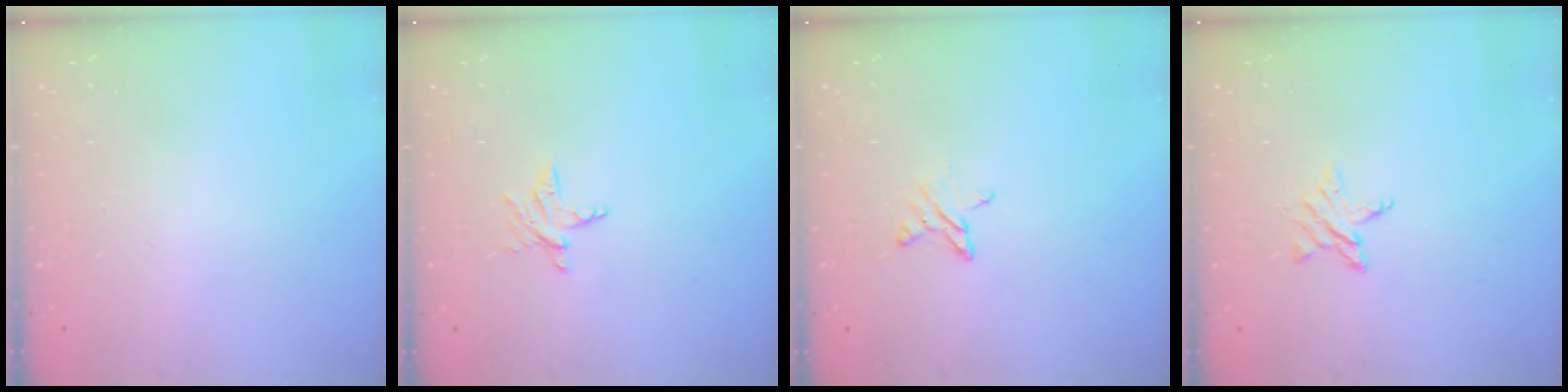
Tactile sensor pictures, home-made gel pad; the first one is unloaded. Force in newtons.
{"total": 3.9, "press": 3.9, "slide": 0.4}
{"total": 4.6, "press": 4.5, "slide": 0.5}
{"total": 5.0, "press": 5.0, "slide": 0.6}